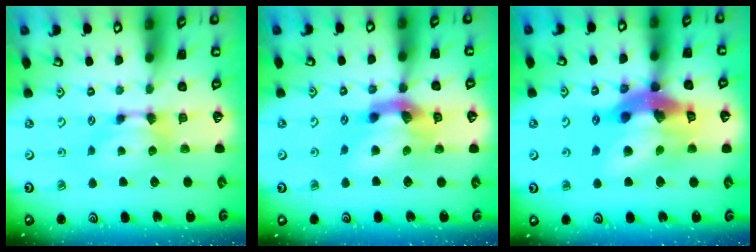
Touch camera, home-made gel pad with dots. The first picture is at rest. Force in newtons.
{"total": 6.3, "press": 5.9, "slide": 2.2}
{"total": 17.1, "press": 16.7, "slide": 3.5}